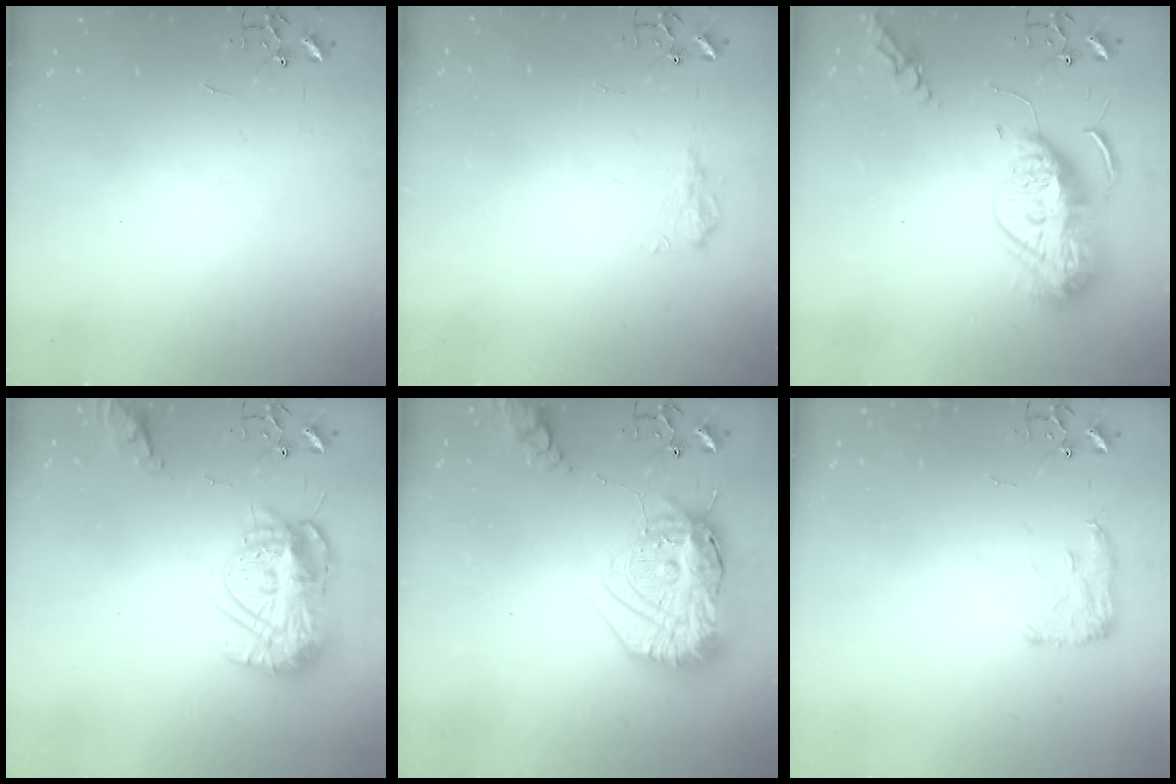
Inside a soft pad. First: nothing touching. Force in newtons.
{"total": 8.9, "press": 8.9, "slide": 0.5}
{"total": 17.5, "press": 17.4, "slide": 1.6}
{"total": 17.2, "press": 17.1, "slide": 1.8}
{"total": 27.0, "press": 26.8, "slide": 2.8}
{"total": 8.1, "press": 8.0, "slide": 0.5}